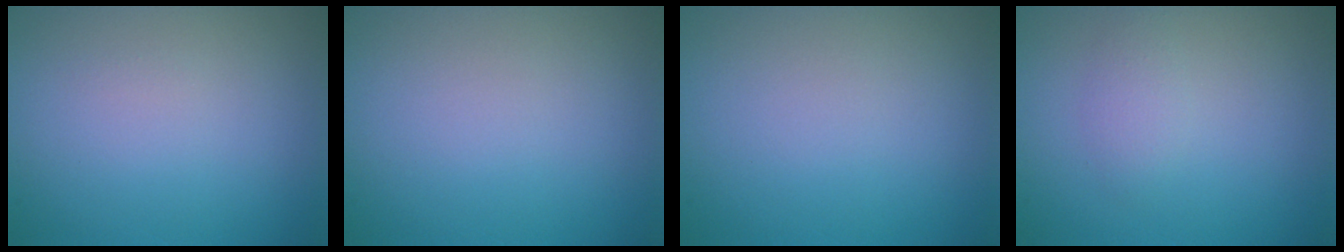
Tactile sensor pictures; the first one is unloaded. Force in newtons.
{"total": 0.0}
{"total": 0.0}
{"total": 1.4, "press": 1.4, "slide": 0.1}